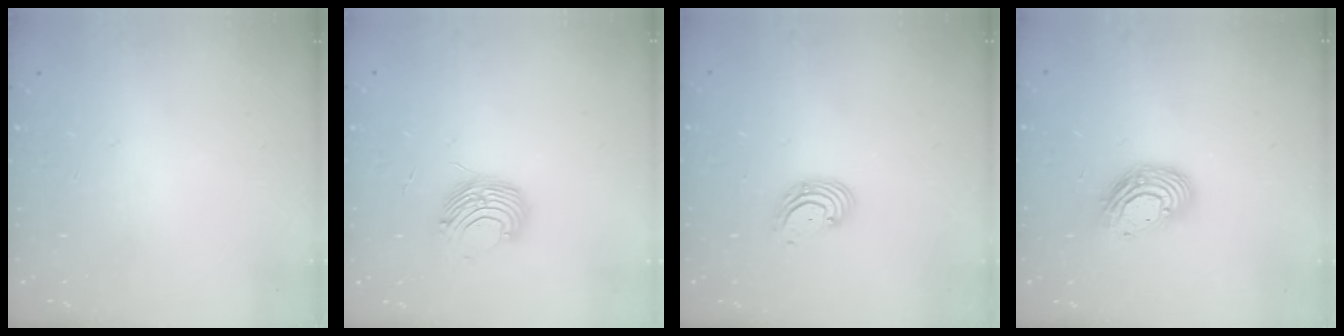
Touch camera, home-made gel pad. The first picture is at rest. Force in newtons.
{"total": 11.4, "press": 11.3, "slide": 1.1}
{"total": 2.8, "press": 2.8, "slide": 0.2}
{"total": 11.8, "press": 11.7, "slide": 0.9}